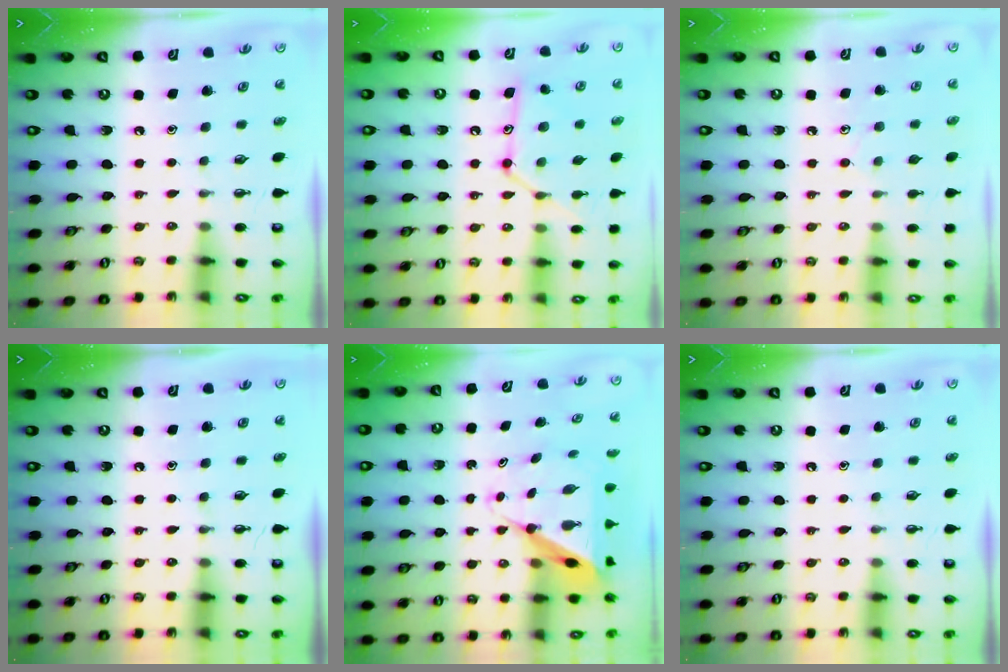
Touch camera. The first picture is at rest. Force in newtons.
{"total": 13.8, "press": 13.8, "slide": 0.7}
{"total": 7.3, "press": 7.2, "slide": 0.7}
{"total": 0.0}
{"total": 10.0, "press": 9.9, "slide": 0.9}
{"total": 0.0}